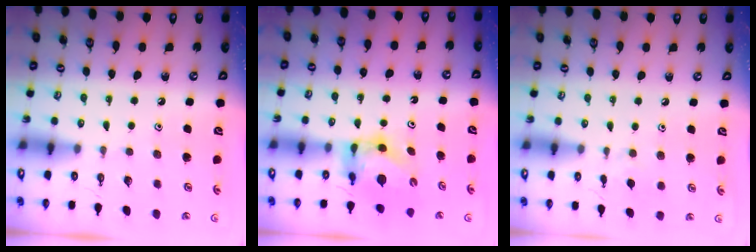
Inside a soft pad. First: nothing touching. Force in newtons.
{"total": 6.0, "press": 6.0, "slide": 0.3}
{"total": 3.8, "press": 3.7, "slide": 0.4}